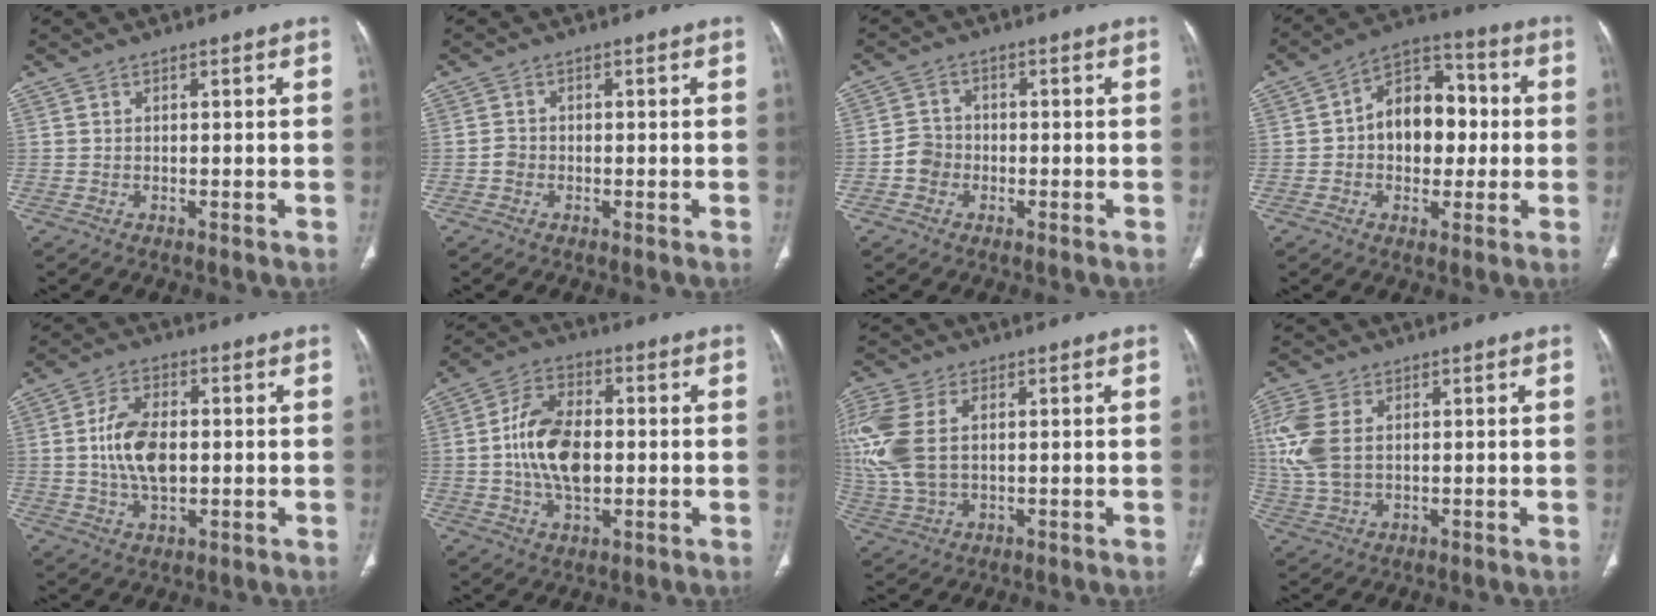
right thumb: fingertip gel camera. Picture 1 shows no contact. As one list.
[{"total": 1.5, "force": [-0.6, 1.2, 0.5], "torque": [-0.006, 0.005, -0.014]}, {"total": 3.7, "force": [-1.3, 3.3, 1.2], "torque": [-0.004, 0.013, -0.032]}, {"total": 13.3, "force": [0.2, 9.3, 9.5], "torque": [-0.094, 0.033, -0.005]}, {"total": 9.8, "force": [0.2, 5.6, 8.0], "torque": [-0.145, 0.003, 0.005]}, {"total": 13.1, "force": [-0.2, 7.8, 10.5], "torque": [-0.181, 0.013, -0.005]}, {"total": 13.5, "force": [2.5, 8.1, 10.4], "torque": [-0.271, 0.012, 0.054]}, {"total": 10.2, "force": [2.2, 6.2, 7.8], "torque": [-0.202, 0.005, 0.048]}]